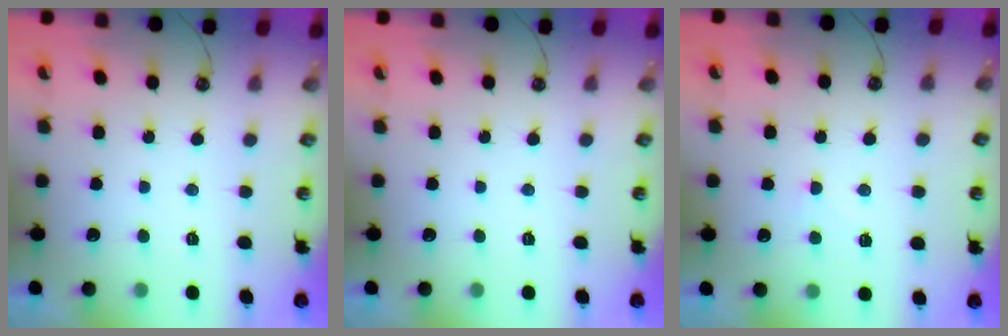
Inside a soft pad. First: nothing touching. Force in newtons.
{"total": 0.0}
{"total": 2.9, "press": 2.7, "slide": 1.1}